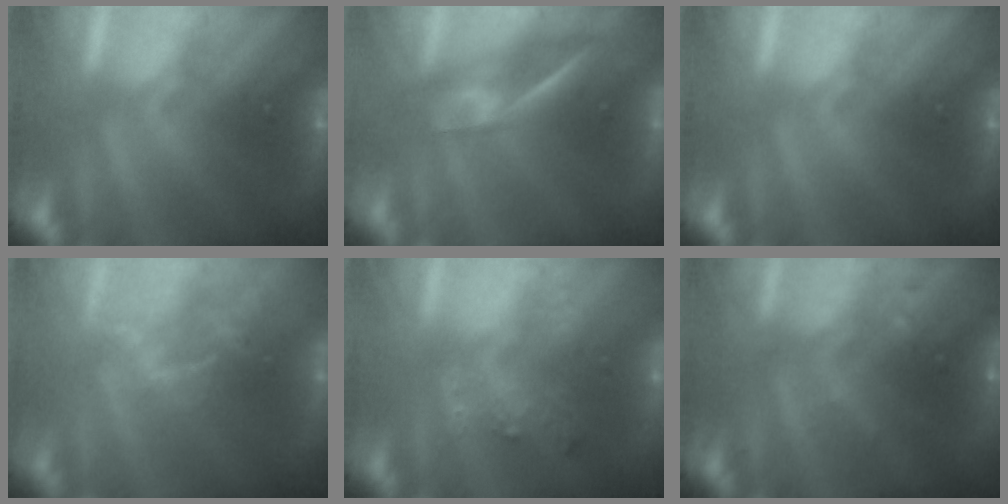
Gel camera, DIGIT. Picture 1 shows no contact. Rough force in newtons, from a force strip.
{"total": 2.5}
{"total": 0.0}
{"total": 3.2}
{"total": 1.7}
{"total": 2.9}